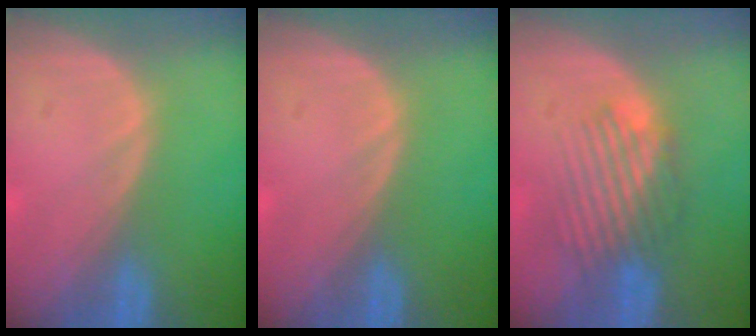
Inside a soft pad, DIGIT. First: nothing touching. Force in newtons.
{"total": 0.0}
{"total": 5.4, "press": 5.1, "slide": 1.7}